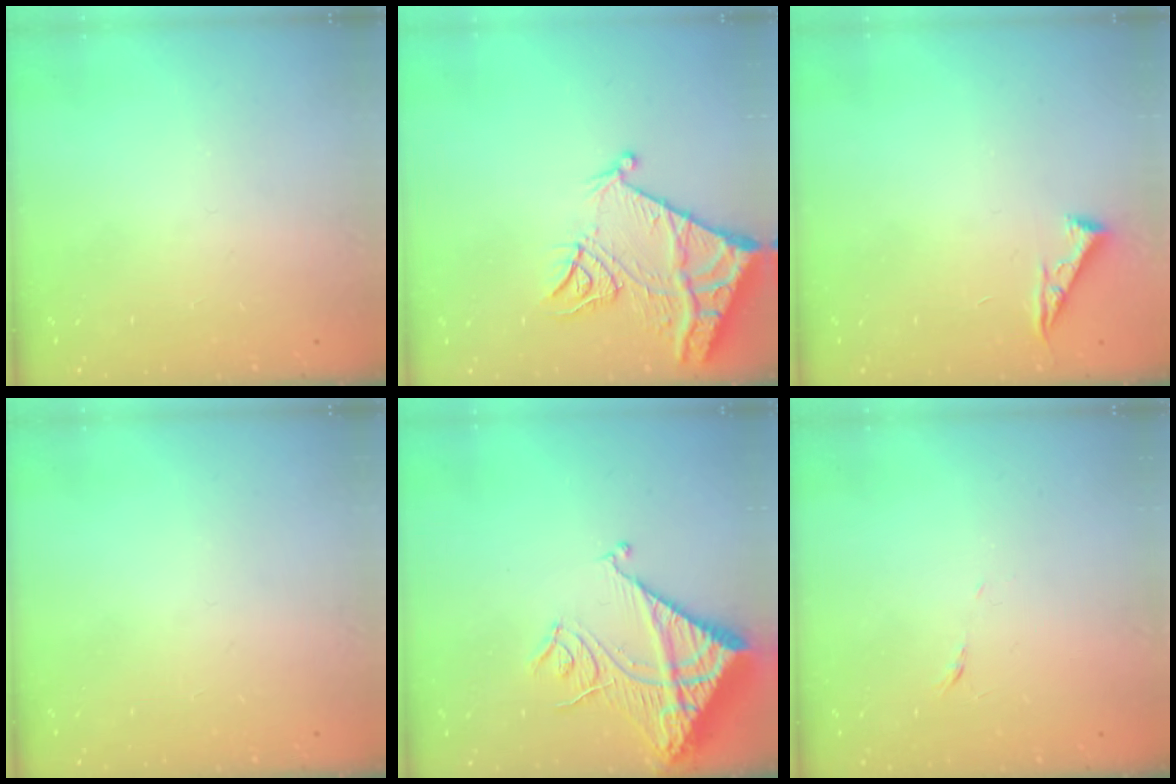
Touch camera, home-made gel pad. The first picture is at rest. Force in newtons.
{"total": 12.8, "press": 12.7, "slide": 1.2}
{"total": 4.3, "press": 4.3, "slide": 0.6}
{"total": 0.0}
{"total": 15.6, "press": 15.4, "slide": 1.8}
{"total": 3.9, "press": 3.8, "slide": 0.9}